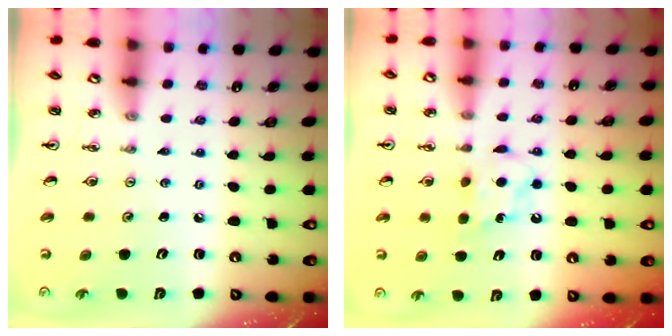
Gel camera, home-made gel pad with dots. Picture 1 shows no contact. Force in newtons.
{"total": 6.8, "press": 6.7, "slide": 0.9}